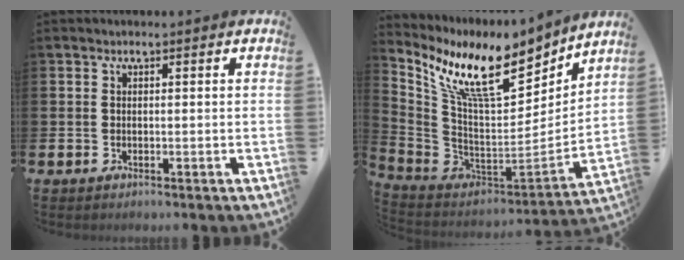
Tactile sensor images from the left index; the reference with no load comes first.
{"total": 12.1, "force": [8.8, 3.9, 7.2], "torque": [-0.171, -0.051, 0.157]}